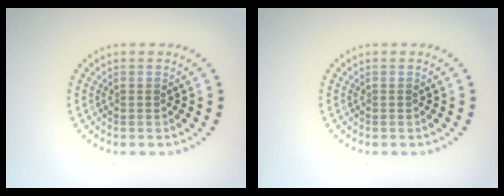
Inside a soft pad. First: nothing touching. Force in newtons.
{"total": 0.0}